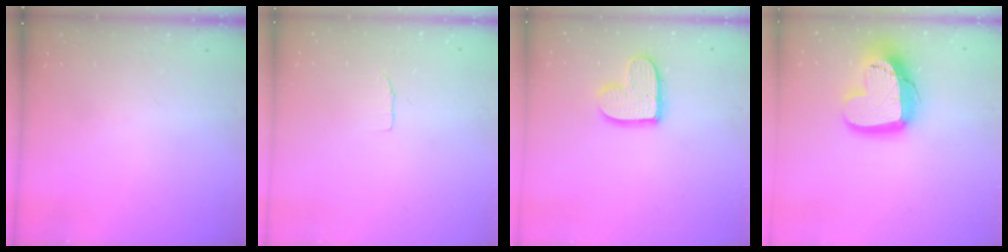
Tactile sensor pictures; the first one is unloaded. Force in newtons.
{"total": 3.4, "press": 3.4, "slide": 0.2}
{"total": 10.8, "press": 10.7, "slide": 0.9}
{"total": 16.8, "press": 16.7, "slide": 1.5}